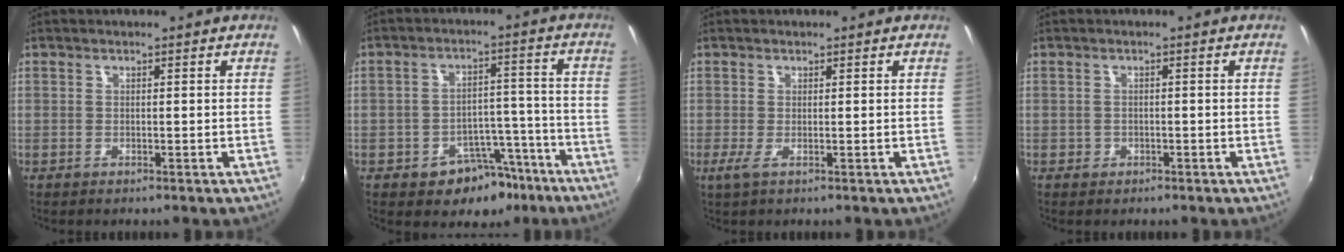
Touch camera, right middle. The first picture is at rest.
{"total": 9.9, "force": [-6.3, 6.4, 4.0], "torque": [-0.063, 0.032, -0.069]}
{"total": 1.3, "force": [-0.1, -0.1, 1.3], "torque": [-0.027, -0.005, -0.004]}
{"total": 1.6, "force": [-0.7, 1.4, 0.3], "torque": [-0.008, -0.002, -0.007]}